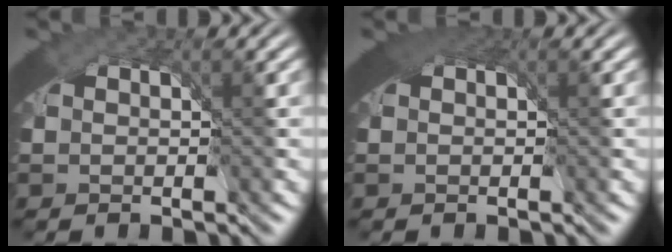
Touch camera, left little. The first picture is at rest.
{"total": 2.1, "force": [1.0, 1.2, 1.5], "torque": [-0.026, -0.006, 0.017]}